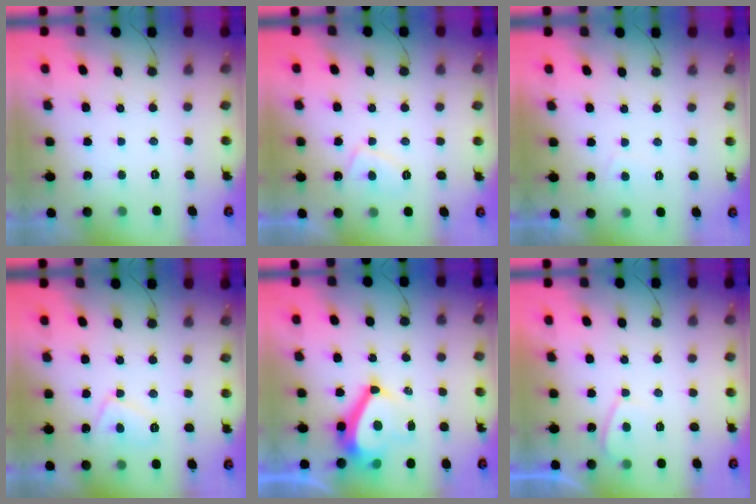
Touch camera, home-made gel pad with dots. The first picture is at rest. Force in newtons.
{"total": 4.4, "press": 4.2, "slide": 1.1}
{"total": 0.8, "press": 0.6, "slide": 0.5}
{"total": 6.5, "press": 6.5, "slide": 0.3}
{"total": 10.4, "press": 9.9, "slide": 3.2}
{"total": 2.8, "press": 2.8, "slide": 0.7}